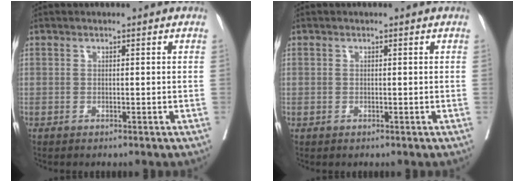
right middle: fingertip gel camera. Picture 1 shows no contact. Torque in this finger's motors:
{"motor_torque": [1.02, -1.12, -0.36, -0.21]}